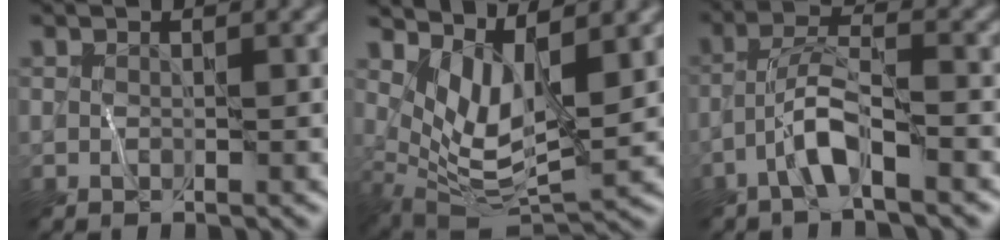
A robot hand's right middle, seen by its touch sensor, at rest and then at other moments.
{"total": 6.0, "force": [2.4, 2.4, 4.9], "torque": [-0.103, -0.020, 0.051]}
{"total": 3.9, "force": [-2.3, 0.6, 3.2], "torque": [-0.061, 0.012, -0.050]}